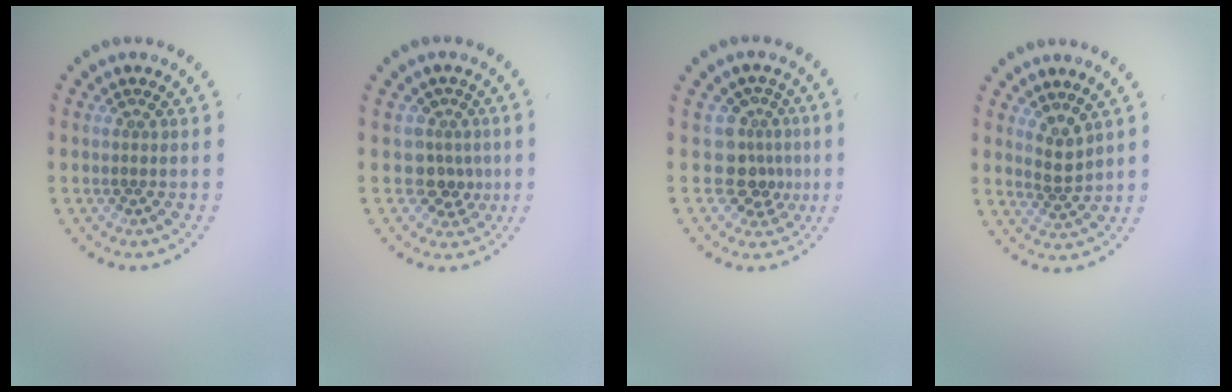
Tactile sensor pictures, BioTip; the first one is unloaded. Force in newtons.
{"total": 2.7, "press": 2.0, "slide": 1.8}
{"total": 3.4, "press": 2.3, "slide": 2.5}
{"total": 1.8, "press": 1.4, "slide": 1.1}